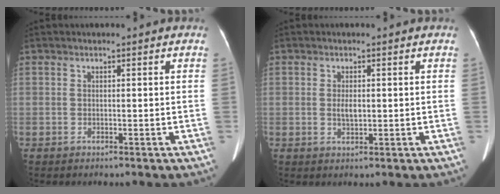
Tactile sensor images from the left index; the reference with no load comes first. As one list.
[{"total": 1.8, "force": [0.1, 0.8, 1.6], "torque": [-0.032, -0.001, 0.003]}]